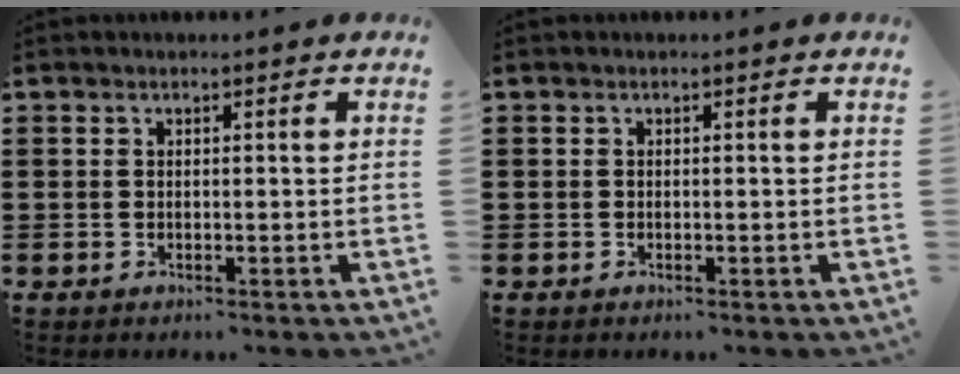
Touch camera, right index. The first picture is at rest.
{"total": 0.0}